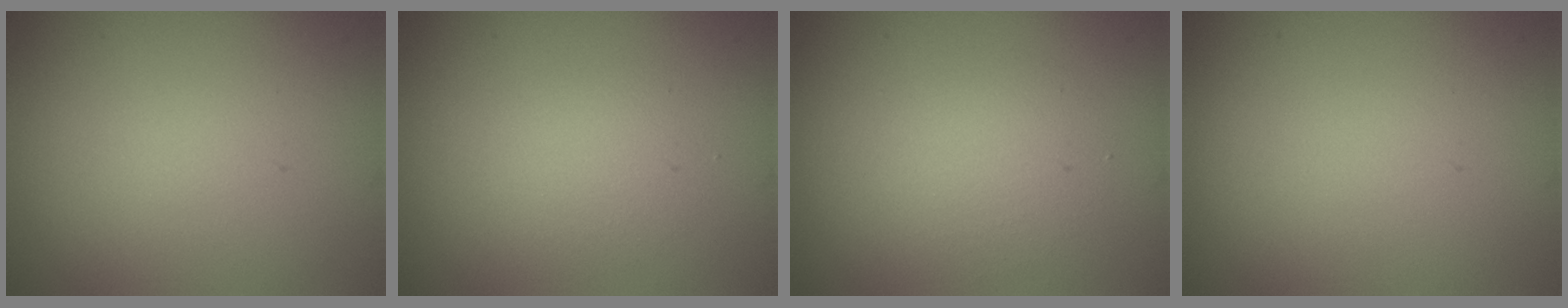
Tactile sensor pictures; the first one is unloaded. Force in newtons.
{"total": 1.8, "press": 1.8, "slide": 0.1}
{"total": 2.4, "press": 2.4, "slide": 0.2}
{"total": 0.0}